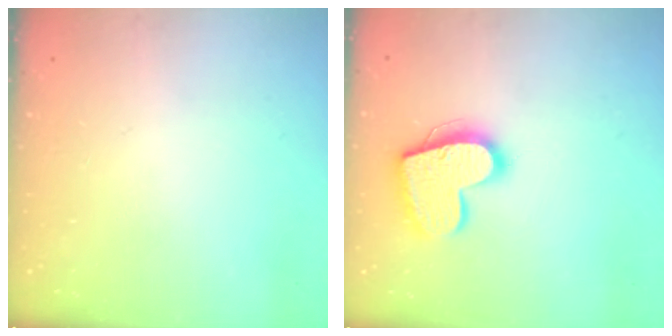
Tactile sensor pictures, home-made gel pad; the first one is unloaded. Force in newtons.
{"total": 16.4, "press": 16.4, "slide": 1.2}